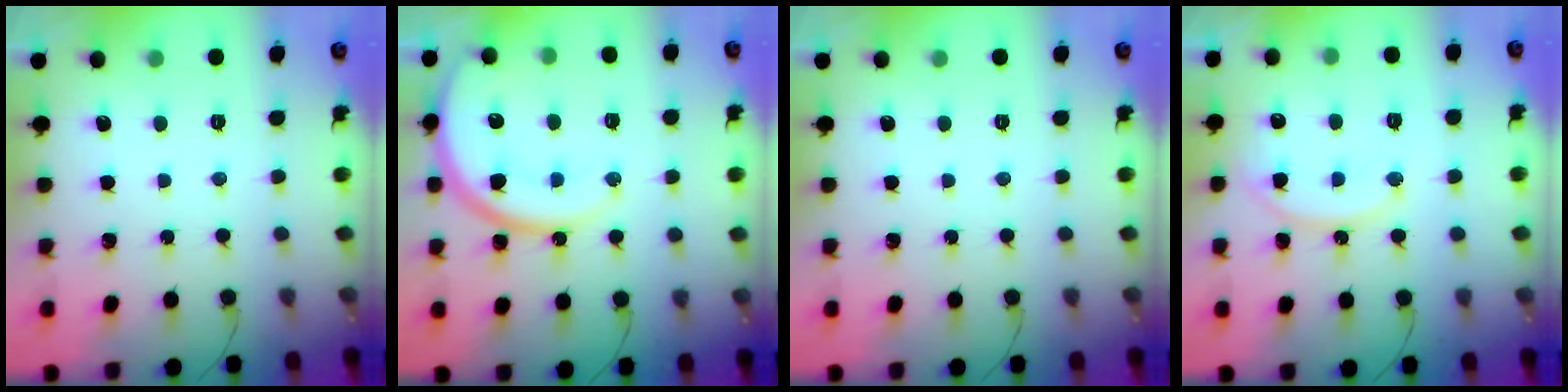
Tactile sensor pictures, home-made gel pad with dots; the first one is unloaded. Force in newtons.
{"total": 15.4, "press": 15.3, "slide": 1.6}
{"total": 0.0}
{"total": 11.0, "press": 11.0, "slide": 0.7}